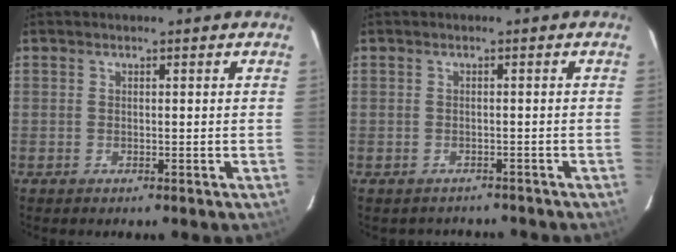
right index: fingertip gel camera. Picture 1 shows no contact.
{"total": 3.4, "force": [-3.1, 1.3, 0.7], "torque": [-0.008, -0.004, -0.036]}